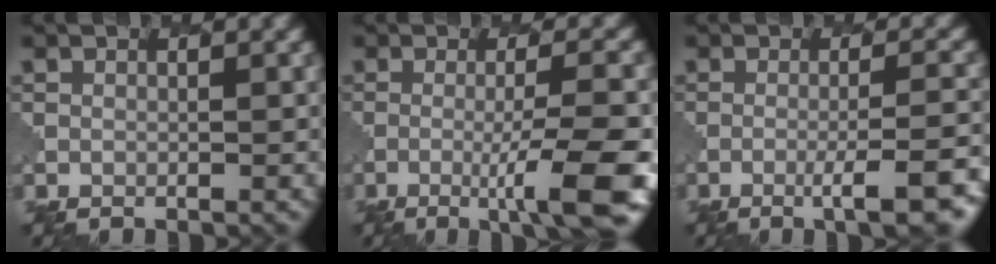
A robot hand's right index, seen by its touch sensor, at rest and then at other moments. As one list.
[{"total": 6.7, "force": [-2.1, 0.9, 6.3], "torque": [-0.095, 0.004, -0.039]}, {"total": 6.2, "force": [-3.0, 1.3, 5.3], "torque": [-0.068, 0.002, -0.040]}]